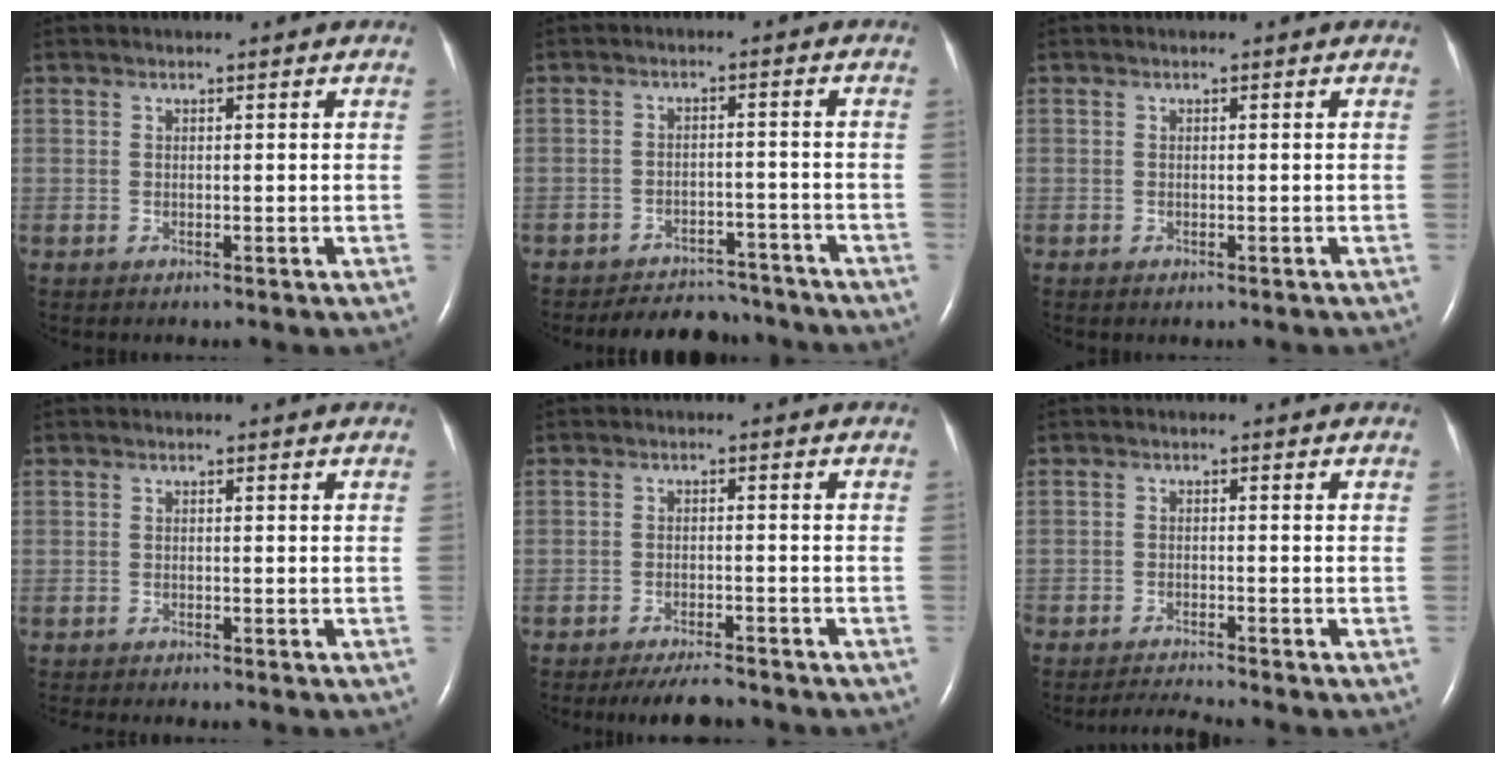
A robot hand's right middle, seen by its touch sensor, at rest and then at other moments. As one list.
[{"total": 8.9, "force": [-8.3, 3.1, 1.2], "torque": [-0.011, 0.008, -0.107]}, {"total": 0.7, "force": [-0.5, 0.3, 0.4], "torque": [-0.006, -0.002, -0.002]}, {"total": 2.6, "force": [-2.3, 0.2, 1.2], "torque": [-0.018, -0.006, -0.030]}, {"total": 5.2, "force": [-4.7, 0.9, 2.0], "torque": [-0.033, -0.012, -0.076]}, {"total": 3.2, "force": [-3.1, -0.9, 0.5], "torque": [-0.018, -0.019, -0.055]}]